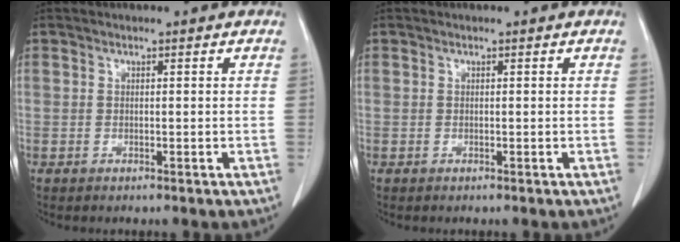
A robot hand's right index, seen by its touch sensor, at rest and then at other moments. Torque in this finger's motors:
{"motor_torque": [-0.01, 0.01, 0.00, 0.00]}